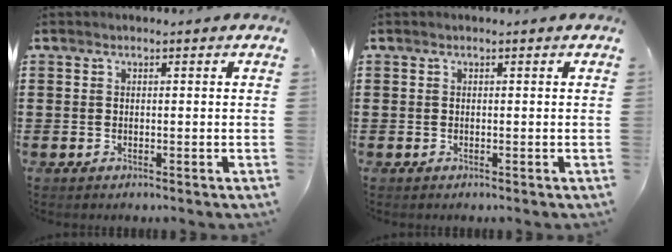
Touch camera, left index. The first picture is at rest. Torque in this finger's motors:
{"motor_torque": [-0.01, -0.01, 0.00, 0.00]}